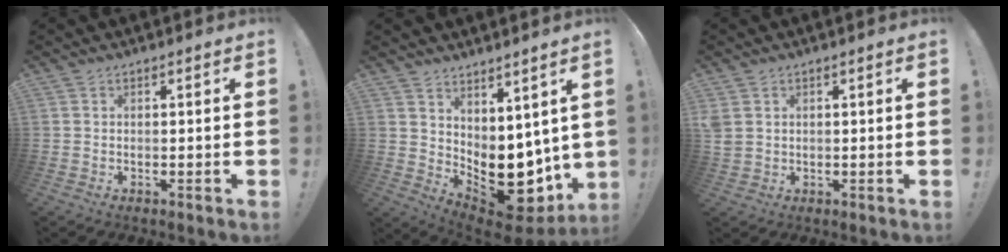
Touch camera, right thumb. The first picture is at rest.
{"total": 10.9, "force": [-2.1, 7.8, 7.3], "torque": [-0.066, -0.016, -0.017]}
{"total": 3.1, "force": [1.3, 2.2, 1.6], "torque": [-0.041, -0.002, 0.027]}